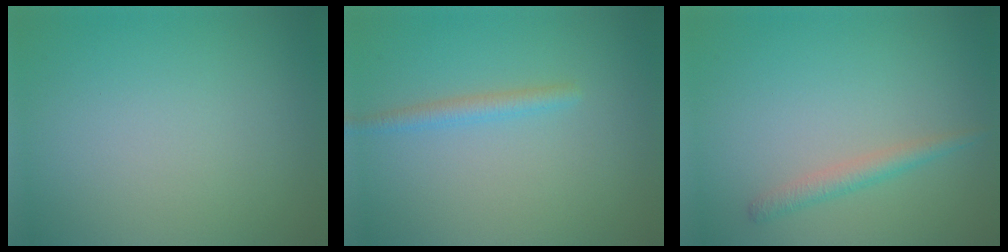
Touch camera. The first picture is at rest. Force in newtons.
{"total": 1.7, "press": 1.7, "slide": 0.1}
{"total": 1.8, "press": 1.8, "slide": 0.1}